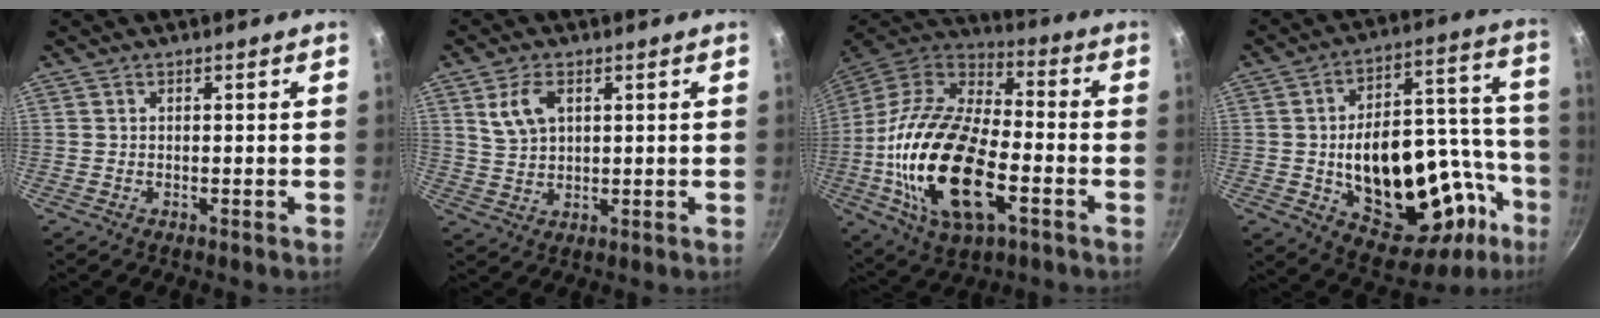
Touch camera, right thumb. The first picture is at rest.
{"total": 6.1, "force": [2.4, 3.6, 4.3], "torque": [-0.080, -0.004, 0.054]}
{"total": 27.0, "force": [-6.9, 13.4, 22.4], "torque": [-0.449, 0.013, -0.118]}
{"total": 27.1, "force": [-8.4, 14.2, 21.5], "torque": [-0.277, 0.057, -0.097]}